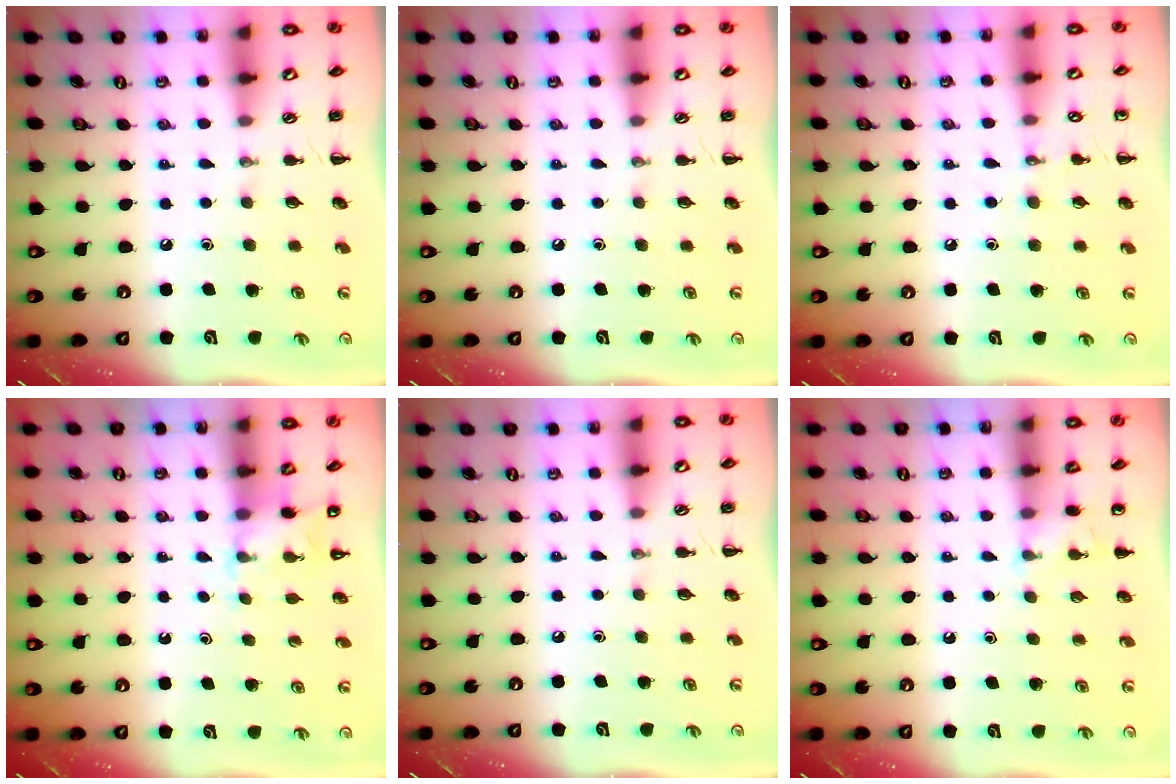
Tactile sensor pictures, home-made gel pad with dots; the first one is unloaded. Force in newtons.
{"total": 0.0}
{"total": 5.5, "press": 5.3, "slide": 1.5}
{"total": 4.6, "press": 4.4, "slide": 1.4}
{"total": 0.0}
{"total": 4.4, "press": 4.2, "slide": 1.4}